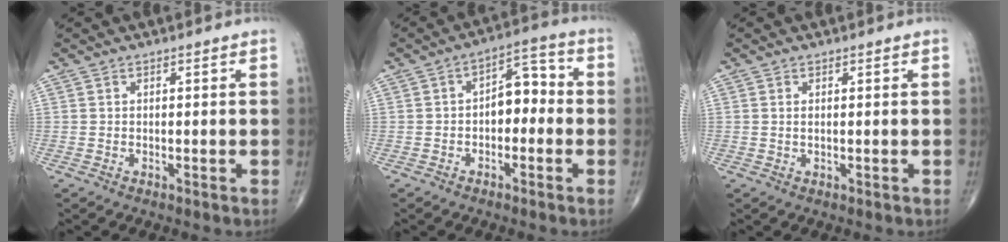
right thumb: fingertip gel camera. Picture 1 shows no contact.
{"total": 7.3, "force": [-0.8, 4.4, 5.8], "torque": [-0.057, 0.032, -0.026]}
{"total": 0.7, "force": [0.2, 0.2, 0.6], "torque": [-0.014, -0.001, 0.004]}